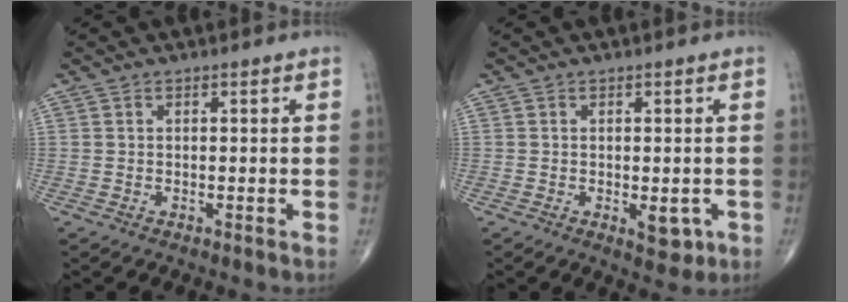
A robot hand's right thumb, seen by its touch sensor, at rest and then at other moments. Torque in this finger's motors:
{"motor_torque": [3.22, 1.79, 1.16, -1.40, 0.59]}